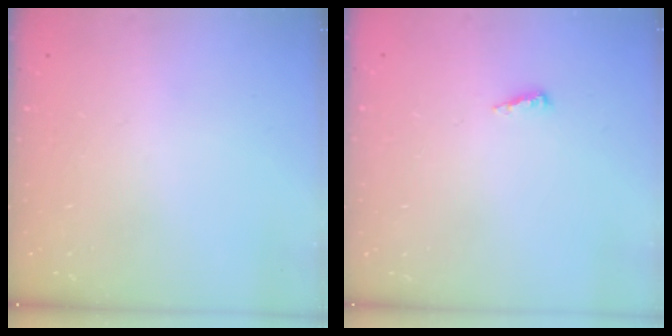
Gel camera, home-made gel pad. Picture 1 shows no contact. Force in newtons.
{"total": 2.5, "press": 2.5, "slide": 0.2}